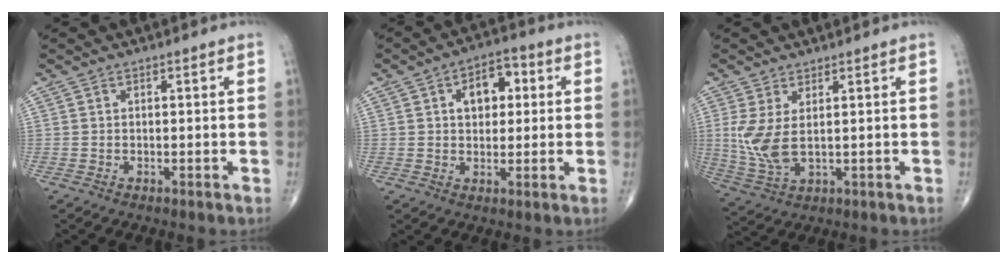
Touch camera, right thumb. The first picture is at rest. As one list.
[{"total": 8.0, "force": [1.9, 5.2, 5.8], "torque": [-0.055, 0.012, 0.023]}, {"total": 7.4, "force": [1.1, 3.3, 6.5], "torque": [-0.157, -0.013, 0.035]}]